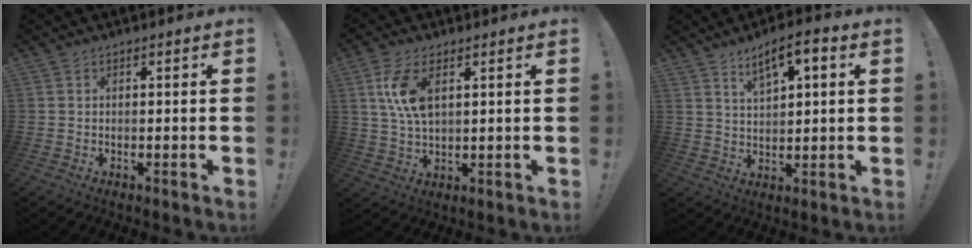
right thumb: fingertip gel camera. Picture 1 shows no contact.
{"total": 9.2, "force": [3.1, 4.3, 7.5], "torque": [-0.148, -0.009, 0.052]}
{"total": 7.4, "force": [4.2, 2.3, 5.6], "torque": [-0.096, -0.013, 0.072]}